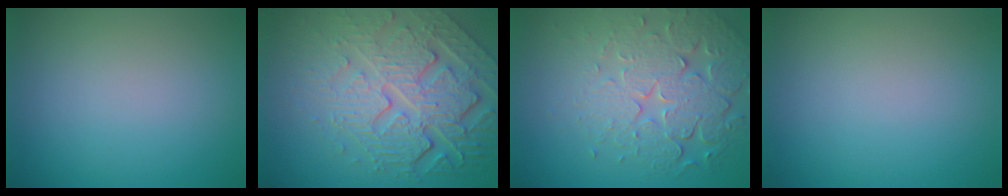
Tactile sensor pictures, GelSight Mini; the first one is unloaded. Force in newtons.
{"total": 8.4, "press": 5.9, "slide": 6.0}
{"total": 6.9, "press": 5.2, "slide": 4.6}
{"total": 0.0}